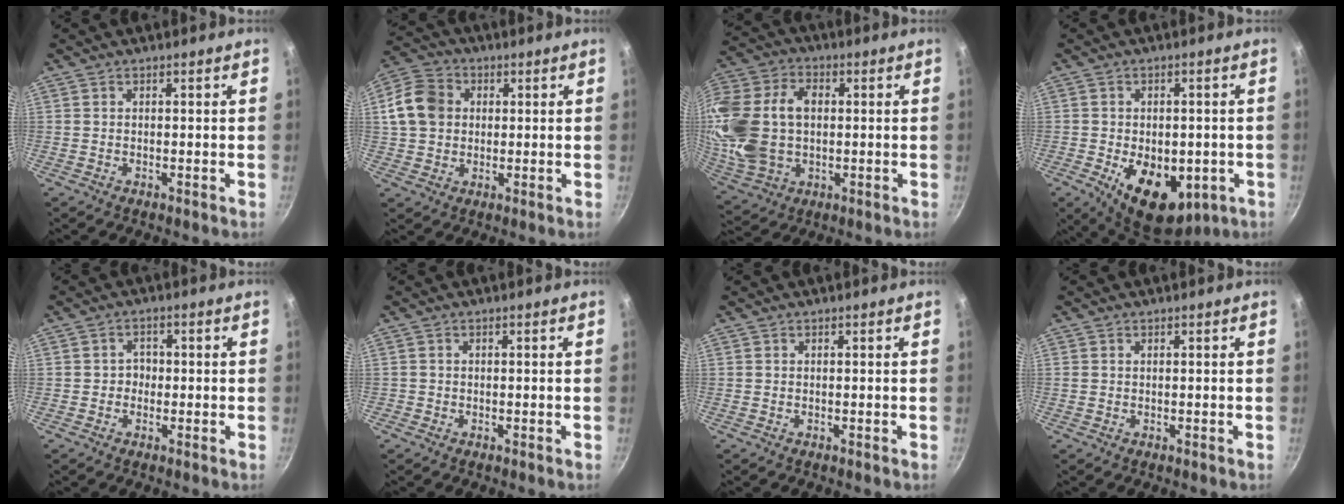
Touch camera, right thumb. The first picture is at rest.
{"total": 10.2, "force": [1.4, 8.6, 5.3], "torque": [-0.075, 0.011, 0.012]}
{"total": 21.4, "force": [1.2, 15.0, 15.2], "torque": [-0.310, 0.023, 0.029]}
{"total": 14.6, "force": [-4.5, 8.9, 10.7], "torque": [-0.124, -0.011, -0.048]}
{"total": 2.5, "force": [-0.5, 2.3, 0.9], "torque": [0.008, 0.007, -0.012]}
{"total": 0.7, "force": [-0.3, 0.6, 0.0], "torque": [0.000, 0.002, -0.008]}
{"total": 0.0}
{"total": 0.7, "force": [0.2, 0.6, 0.3], "torque": [-0.007, 0.002, 0.003]}